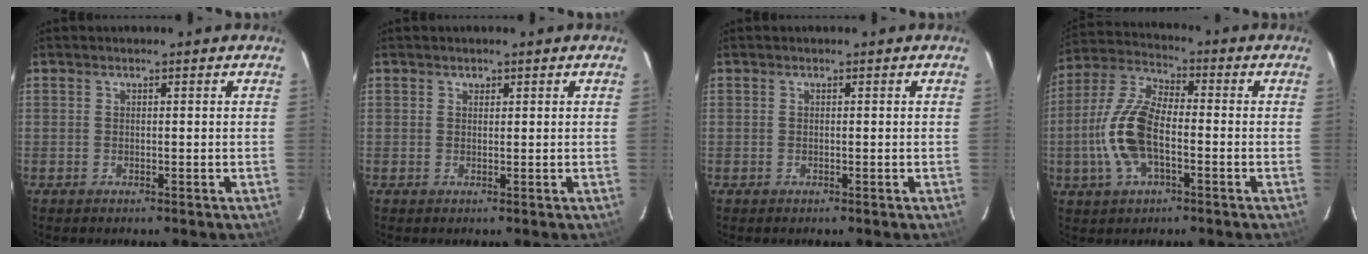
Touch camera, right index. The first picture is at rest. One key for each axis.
{"total": 0.7, "fx": 0.4, "fy": 0.5, "fz": 0.0, "tx": 0.001, "ty": 0.002, "tz": 0.006}
{"total": 0.0}
{"total": 12.4, "fx": -2.9, "fy": 5.5, "fz": 10.7, "tx": -0.235, "ty": 0.009, "tz": -0.059}